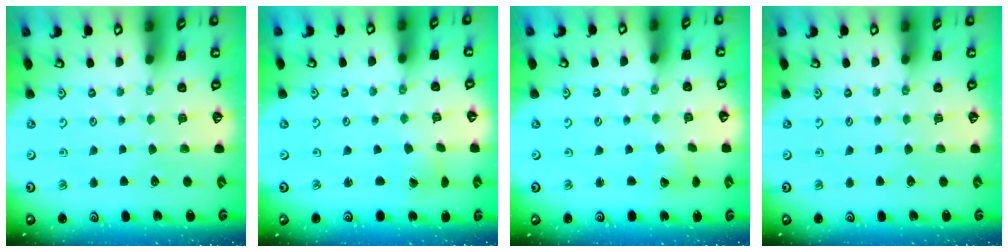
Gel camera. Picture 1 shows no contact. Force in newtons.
{"total": 1.2, "press": 1.2, "slide": 0.1}
{"total": 2.7, "press": 2.7, "slide": 0.3}
{"total": 0.0}